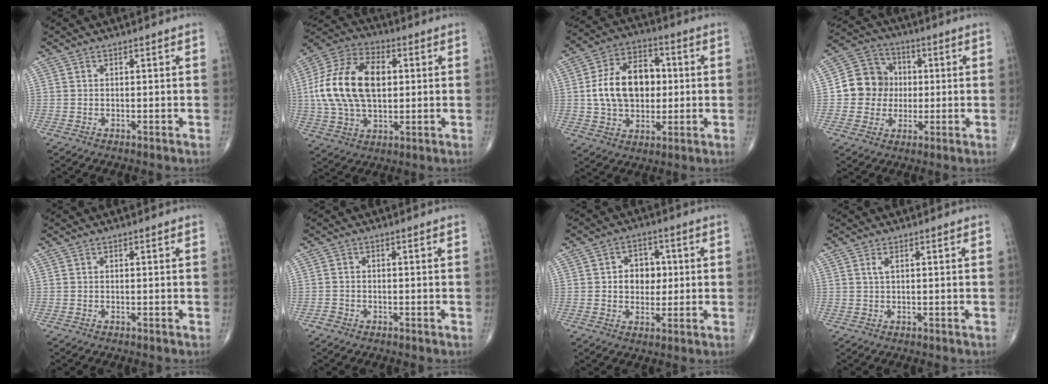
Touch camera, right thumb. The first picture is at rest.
{"total": 19.6, "force": [1.9, 11.9, 15.5], "torque": [-0.295, 0.016, 0.033]}
{"total": 15.9, "force": [0.9, 11.0, 11.5], "torque": [-0.170, 0.021, 0.016]}
{"total": 10.7, "force": [0.0, 9.9, 3.9], "torque": [-0.032, 0.023, -0.006]}
{"total": 0.0}
{"total": 1.2, "force": [-0.7, 0.9, 0.3], "torque": [-0.006, 0.005, -0.016]}
{"total": 6.9, "force": [0.7, 5.5, 4.2], "torque": [-0.022, 0.004, 0.009]}
{"total": 1.2, "force": [0.5, 0.3, 1.0], "torque": [-0.026, 0.004, 0.012]}